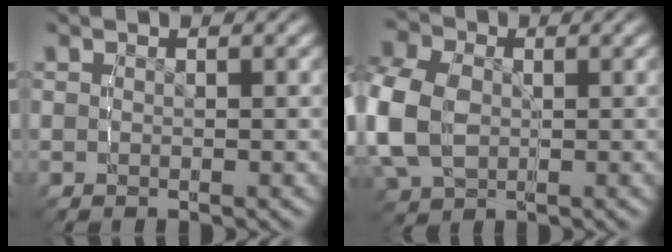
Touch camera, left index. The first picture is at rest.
{"total": 6.5, "force": [0.0, 5.3, 3.7], "torque": [-0.111, -0.022, 0.014]}